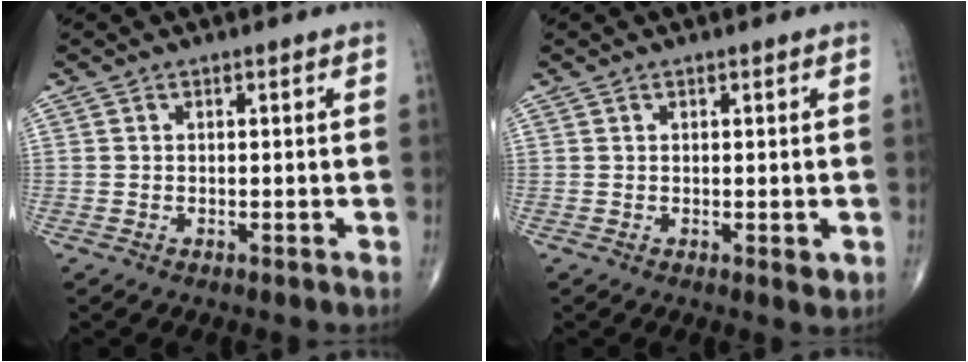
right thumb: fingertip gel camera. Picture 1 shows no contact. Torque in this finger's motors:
{"motor_torque": [0.26, 0.44, -0.10, 0.01, 0.02]}